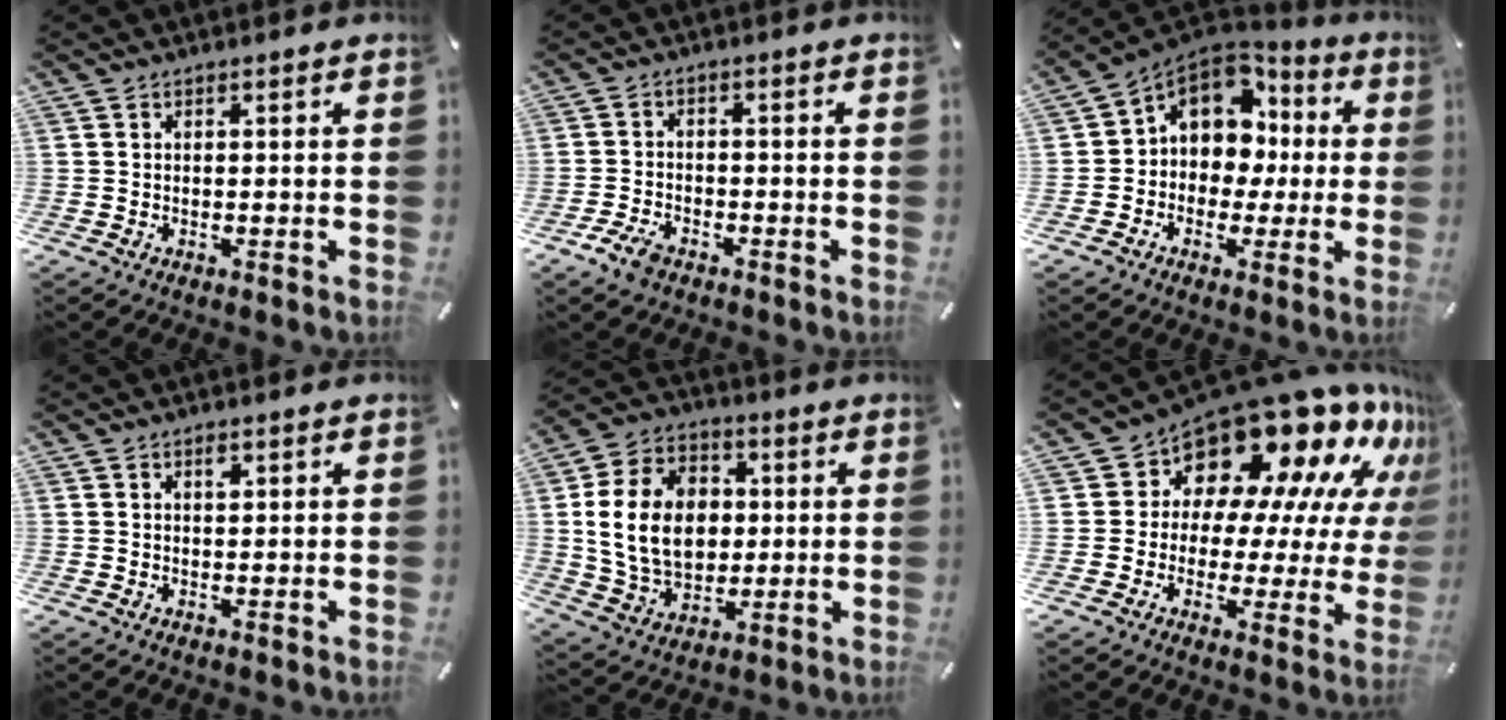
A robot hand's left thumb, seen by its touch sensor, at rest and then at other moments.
{"total": 4.4, "force": [-3.0, 2.3, 2.2], "torque": [-0.053, 0.012, -0.059]}
{"total": 10.9, "force": [2.9, 9.4, 4.7], "torque": [-0.095, -0.019, 0.060]}
{"total": 1.4, "force": [0.7, 0.7, 0.9], "torque": [-0.003, -0.005, 0.009]}
{"total": 16.4, "force": [0.8, 12.9, 10.1], "torque": [-0.212, 0.017, 0.015]}
{"total": 17.8, "force": [14.0, 8.6, 7.1], "torque": [-0.097, -0.135, 0.237]}